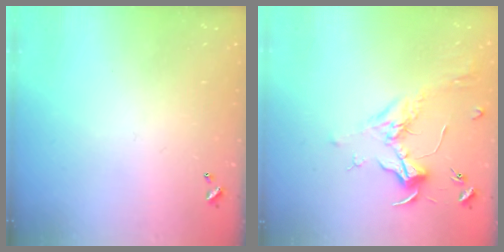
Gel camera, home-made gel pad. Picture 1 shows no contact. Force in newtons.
{"total": 1.8, "press": 1.7, "slide": 0.7}